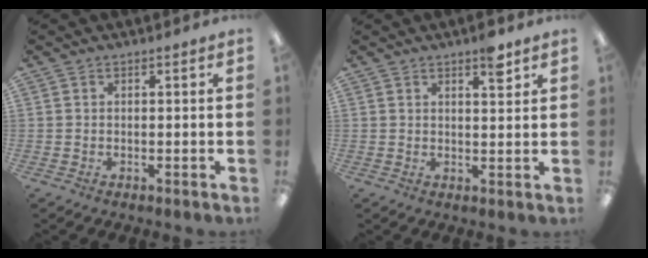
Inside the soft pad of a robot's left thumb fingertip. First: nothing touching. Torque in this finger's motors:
{"motor_torque": [0.61, 0.02, 0.69, -0.40, 0.01]}